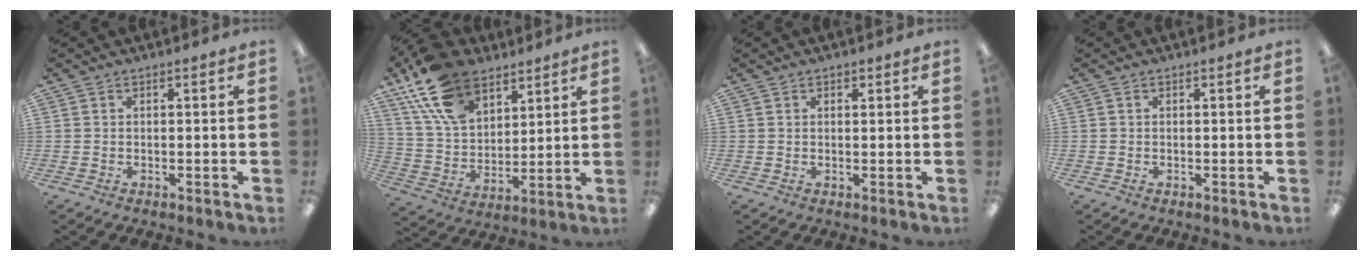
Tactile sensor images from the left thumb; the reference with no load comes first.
{"total": 19.1, "force": [11.9, 11.1, 10.0], "torque": [-0.210, -0.041, 0.223]}
{"total": 0.8, "force": [0.6, 0.5, 0.2], "torque": [-0.003, 0.001, 0.012]}
{"total": 0.0}